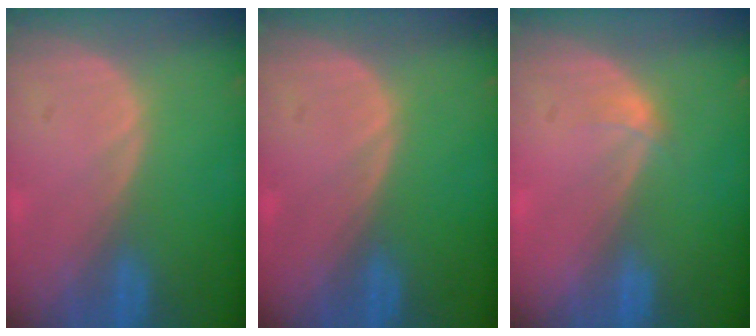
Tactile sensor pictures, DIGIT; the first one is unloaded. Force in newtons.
{"total": 0.0}
{"total": 1.0, "press": 1.0, "slide": 0.1}